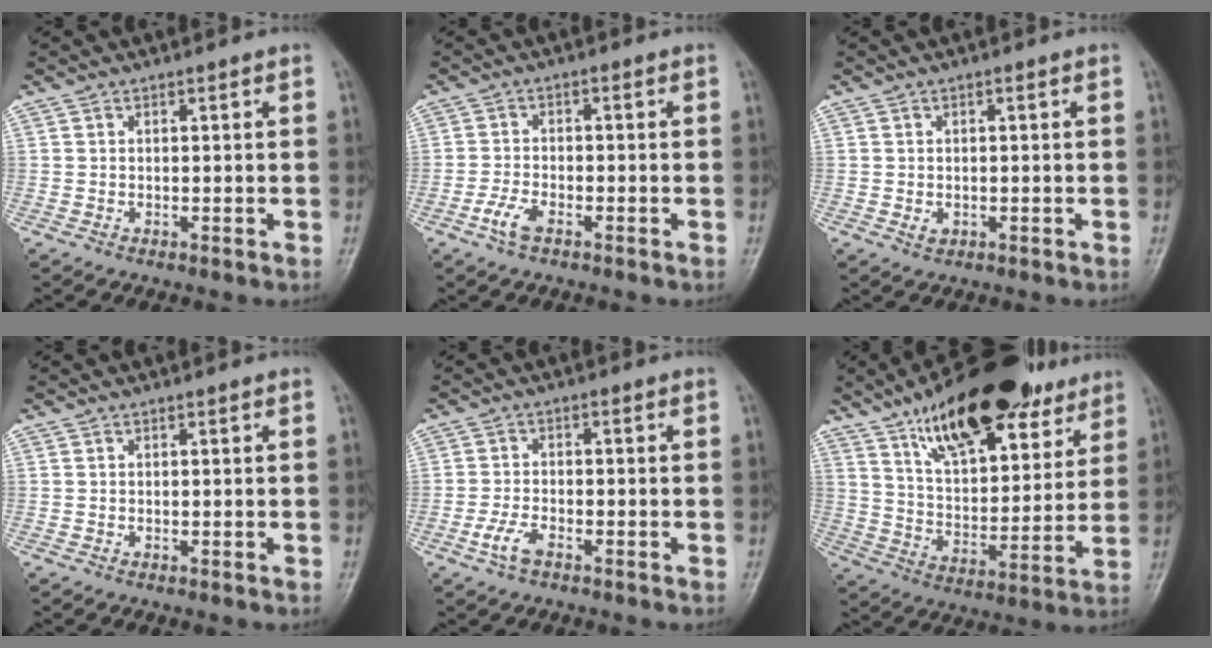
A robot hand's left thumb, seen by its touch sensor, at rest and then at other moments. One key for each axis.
{"total": 3.8, "fx": -2.2, "fy": 1.6, "fz": 2.6, "tx": -0.058, "ty": 0.012, "tz": -0.045}
{"total": 1.8, "fx": -0.3, "fy": 1.3, "fz": 1.1, "tx": -0.012, "ty": -0.001, "tz": -0.002}
{"total": 0.0}
{"total": 4.0, "fx": -2.3, "fy": 1.8, "fz": 2.8, "tx": -0.061, "ty": 0.013, "tz": -0.045}
{"total": 24.9, "fx": 15.5, "fy": 10.7, "fz": 16.3, "tx": -0.211, "ty": -0.042, "tz": 0.252}